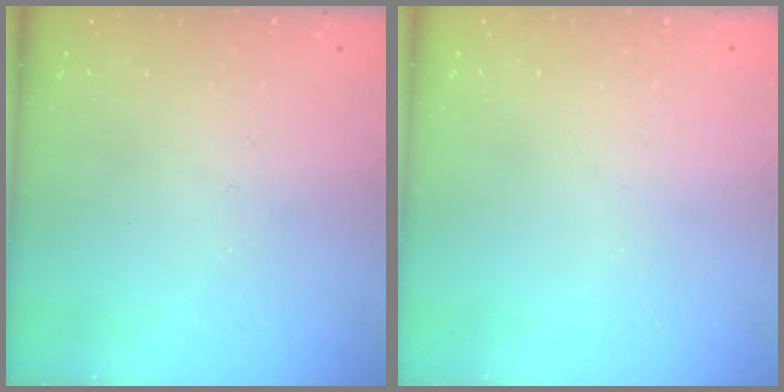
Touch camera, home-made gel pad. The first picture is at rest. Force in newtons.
{"total": 0.0}